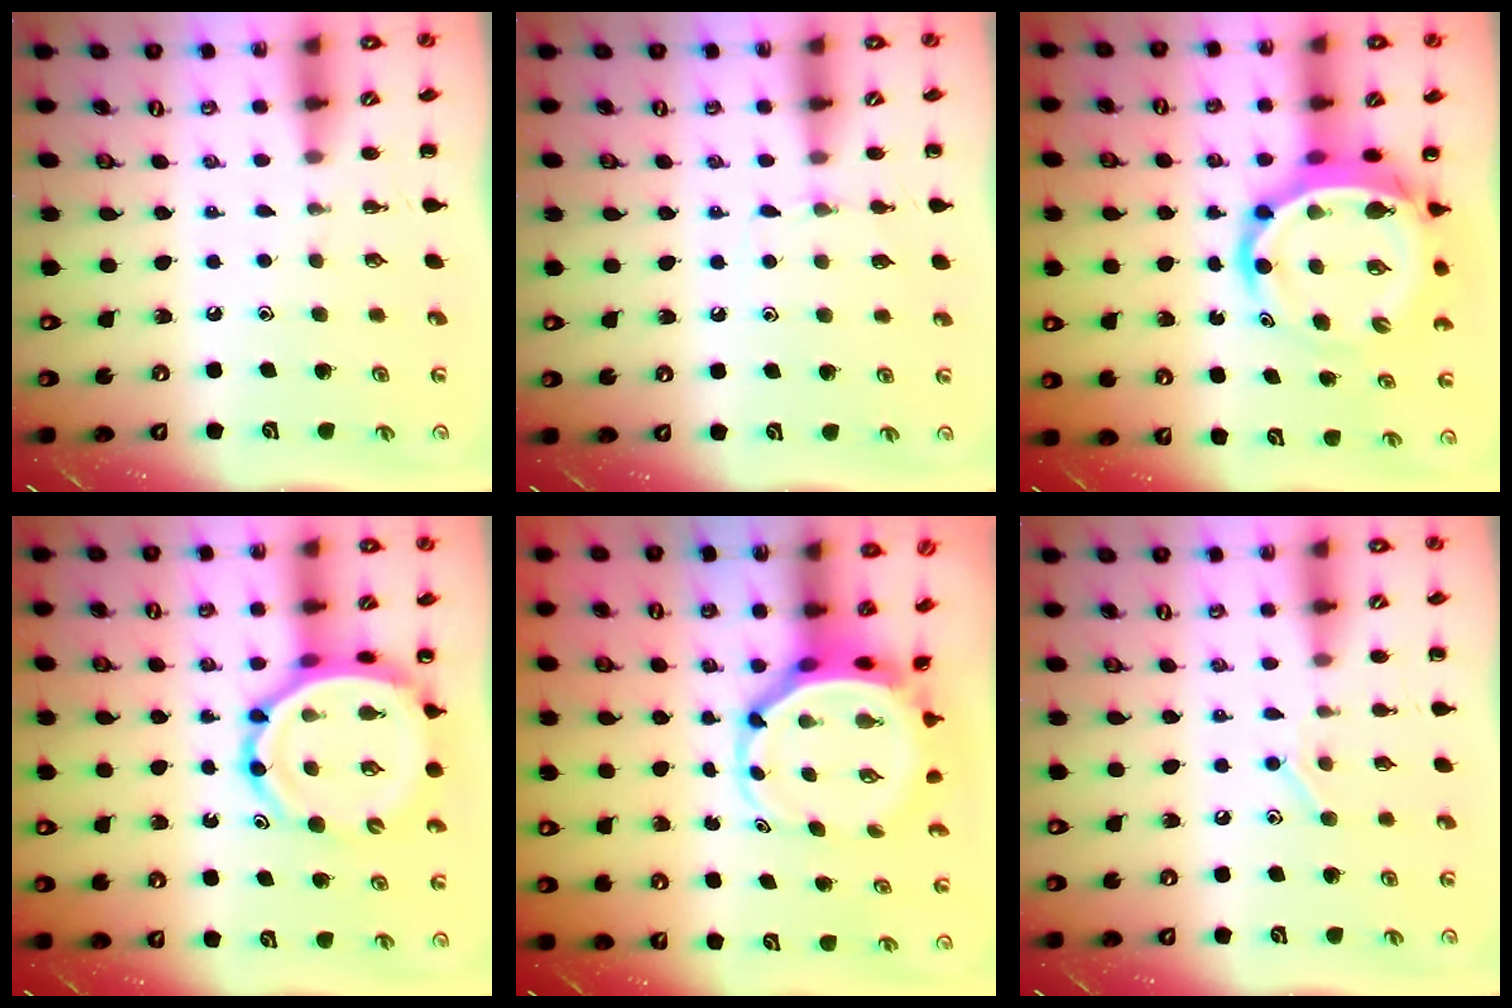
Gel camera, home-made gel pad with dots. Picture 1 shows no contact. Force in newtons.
{"total": 4.7, "press": 4.4, "slide": 1.5}
{"total": 10.4, "press": 9.9, "slide": 3.2}
{"total": 11.9, "press": 11.4, "slide": 3.4}
{"total": 5.3, "press": 5.1, "slide": 1.5}
{"total": 7.8, "press": 7.6, "slide": 1.7}